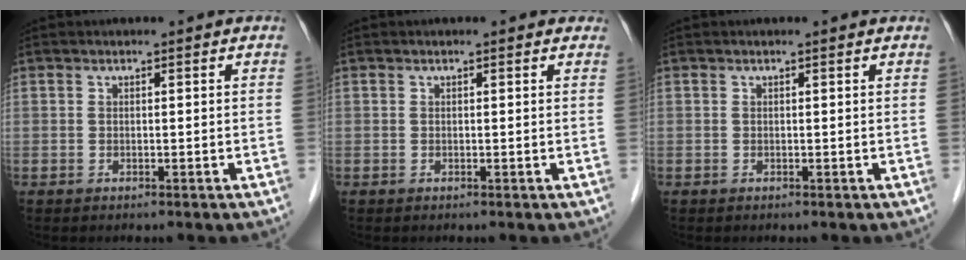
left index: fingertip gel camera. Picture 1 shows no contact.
{"total": 0.9, "force": [0.6, 0.5, 0.4], "torque": [-0.002, 0.007, 0.002]}
{"total": 0.0}